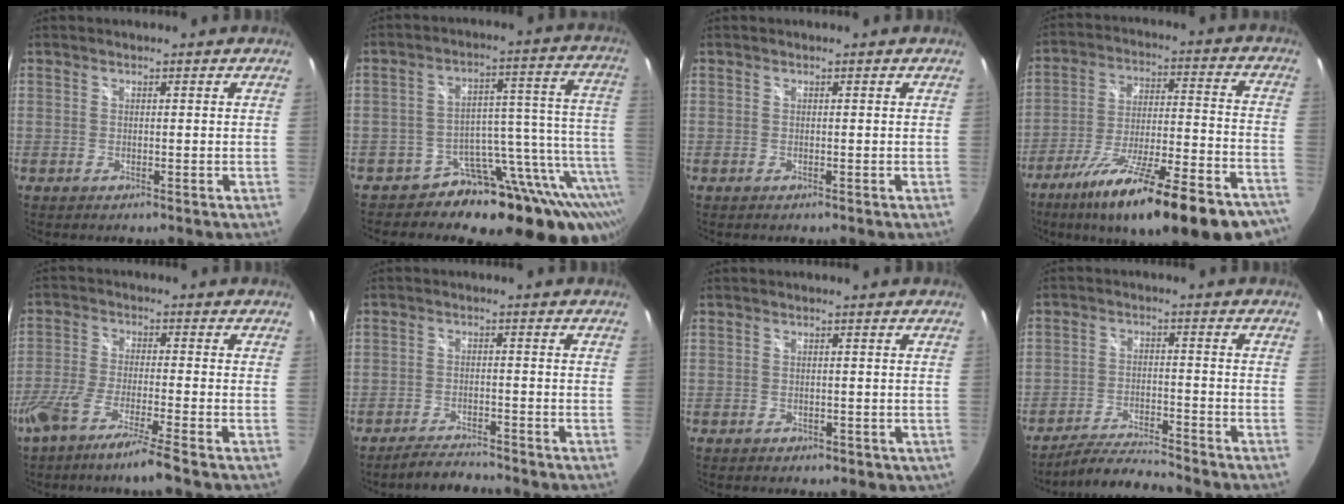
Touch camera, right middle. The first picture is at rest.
{"total": 17.7, "force": [-11.2, 9.0, 10.2], "torque": [-0.110, 0.011, -0.174]}
{"total": 0.0}
{"total": 28.3, "force": [-20.9, 6.1, 18.0], "torque": [-0.284, -0.055, -0.297]}
{"total": 10.0, "force": [-7.4, -0.4, 6.7], "torque": [-0.143, -0.028, -0.135]}
{"total": 4.1, "force": [-4.0, 0.4, 0.7], "torque": [-0.033, 0.000, -0.066]}
{"total": 2.1, "force": [-0.7, 1.7, 0.9], "torque": [-0.016, -0.005, -0.002]}
{"total": 6.7, "force": [-6.5, -0.1, 1.6], "torque": [-0.055, 0.002, -0.117]}